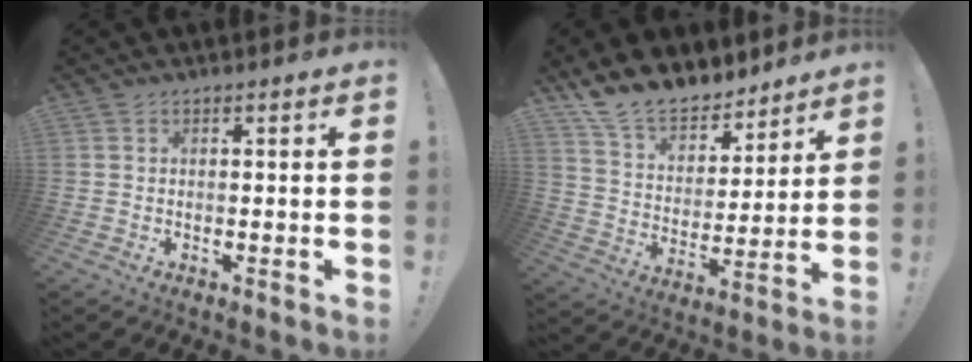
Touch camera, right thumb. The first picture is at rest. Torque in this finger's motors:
{"motor_torque": [-0.87, 0.95, 0.92, 0.98, 0.02]}